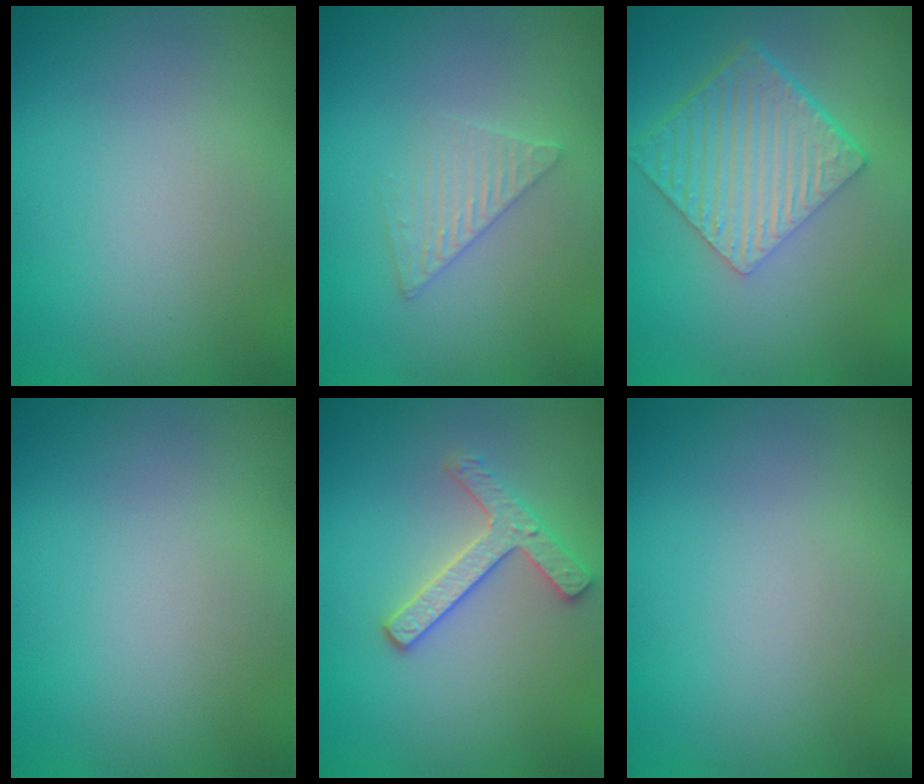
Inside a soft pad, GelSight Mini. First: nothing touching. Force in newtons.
{"total": 2.0, "press": 2.0, "slide": 0.2}
{"total": 6.4, "press": 4.4, "slide": 4.7}
{"total": 0.0}
{"total": 2.7, "press": 2.6, "slide": 0.7}
{"total": 0.0}